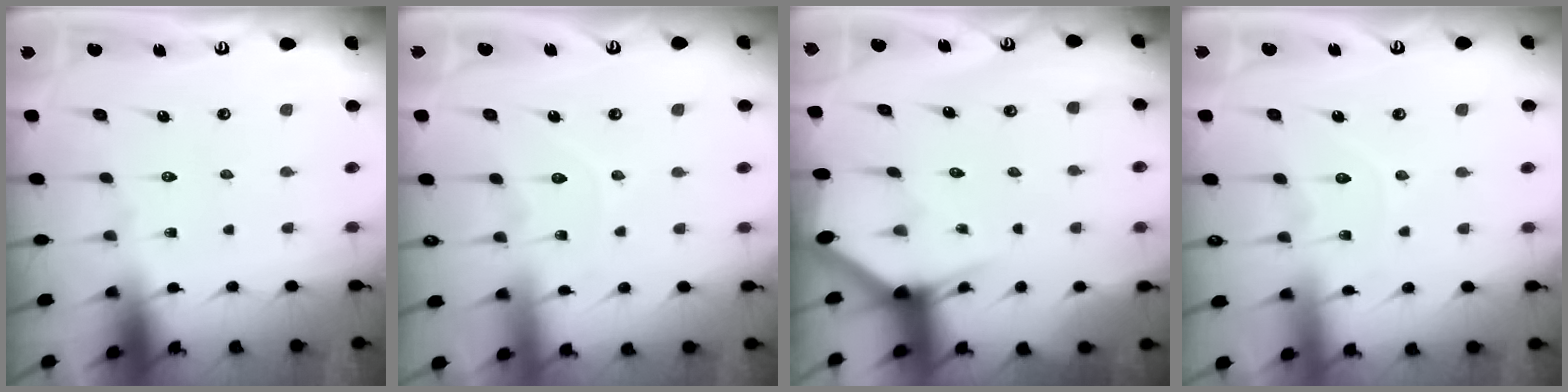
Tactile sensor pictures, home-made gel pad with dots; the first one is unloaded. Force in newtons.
{"total": 6.2, "press": 6.2, "slide": 0.6}
{"total": 3.1, "press": 3.1, "slide": 0.2}
{"total": 6.2, "press": 6.2, "slide": 0.6}